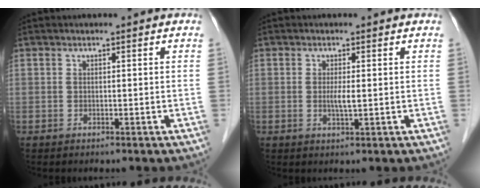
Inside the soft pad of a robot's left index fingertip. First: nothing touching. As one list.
[{"total": 2.2, "force": [0.1, 0.4, 2.1], "torque": [-0.039, -0.006, 0.003]}]